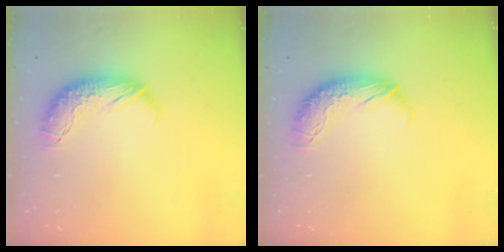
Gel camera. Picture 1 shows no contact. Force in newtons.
{"total": 0.0}